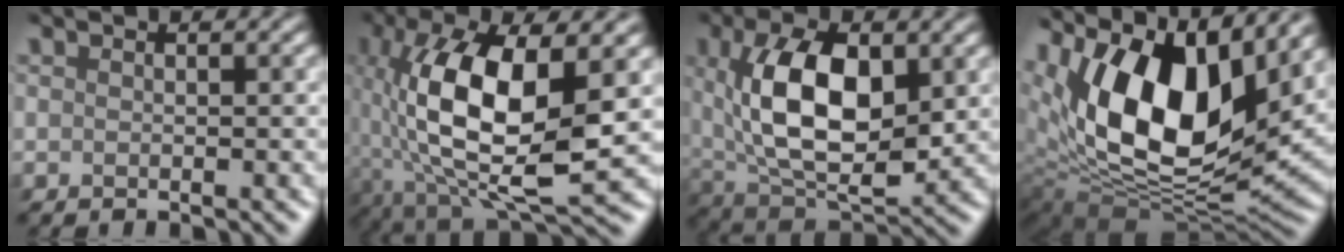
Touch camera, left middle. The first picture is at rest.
{"total": 11.3, "force": [0.0, 4.5, 10.4], "torque": [-0.224, -0.007, -0.005]}
{"total": 9.5, "force": [2.2, 4.8, 7.9], "torque": [-0.149, 0.003, 0.037]}
{"total": 13.4, "force": [5.9, 7.1, 9.7], "torque": [-0.178, -0.003, 0.101]}